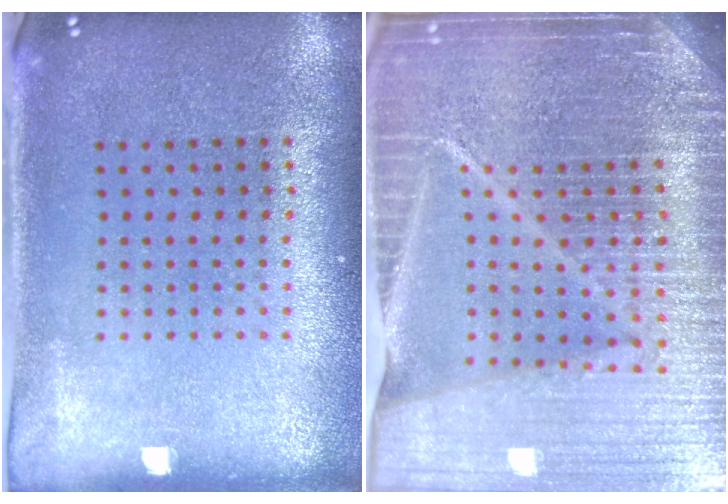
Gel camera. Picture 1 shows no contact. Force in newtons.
{"total": 6.8, "press": 5.8, "slide": 3.5}